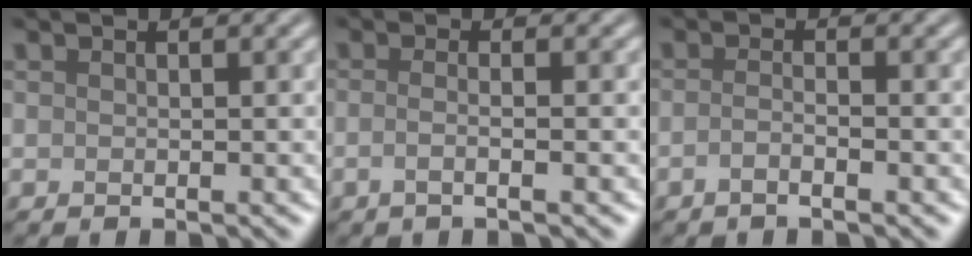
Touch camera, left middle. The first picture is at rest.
{"total": 2.4, "force": [-0.4, 1.0, 2.1], "torque": [-0.020, -0.006, -0.024]}
{"total": 1.5, "force": [-0.8, 0.4, 1.2], "torque": [-0.021, -0.001, -0.020]}